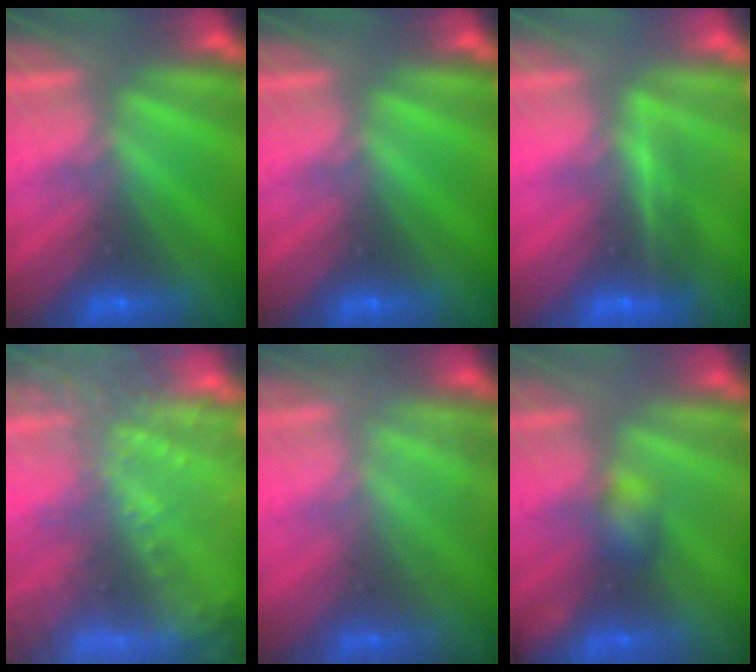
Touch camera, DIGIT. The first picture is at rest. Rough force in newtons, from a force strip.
{"total": 0.0}
{"total": 1.7}
{"total": 9.5}
{"total": 2.6}
{"total": 3.4}